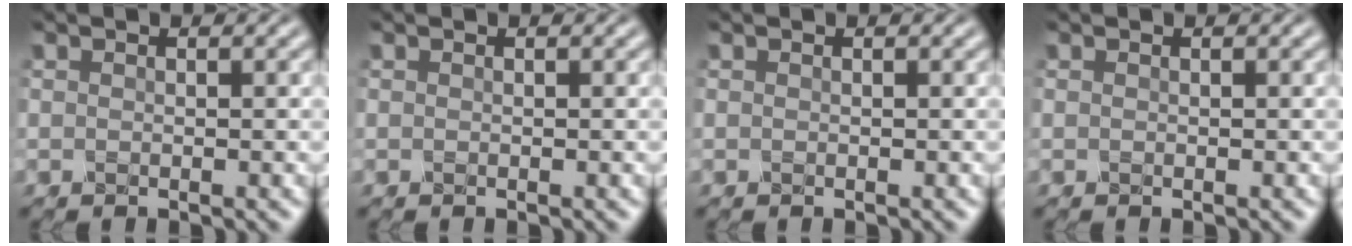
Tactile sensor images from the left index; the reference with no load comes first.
{"total": 0.0}
{"total": 0.0}
{"total": 0.0}